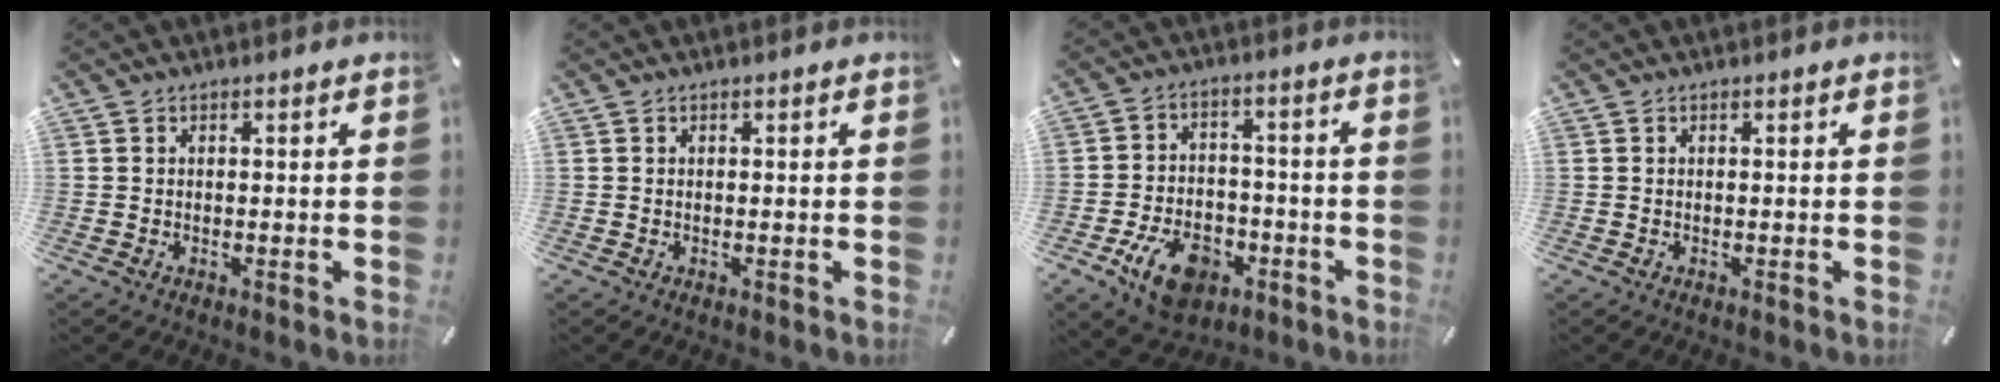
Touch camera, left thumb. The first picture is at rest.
{"total": 0.0}
{"total": 11.5, "force": [-5.5, 7.5, 6.7], "torque": [-0.127, 0.030, -0.095]}
{"total": 0.0}